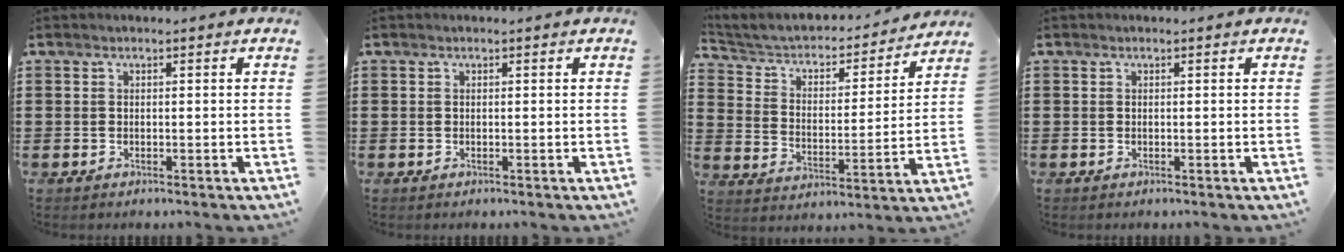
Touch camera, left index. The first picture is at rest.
{"total": 0.0}
{"total": 3.6, "force": [3.0, 1.6, 1.1], "torque": [-0.042, -0.026, 0.042]}
{"total": 0.0}